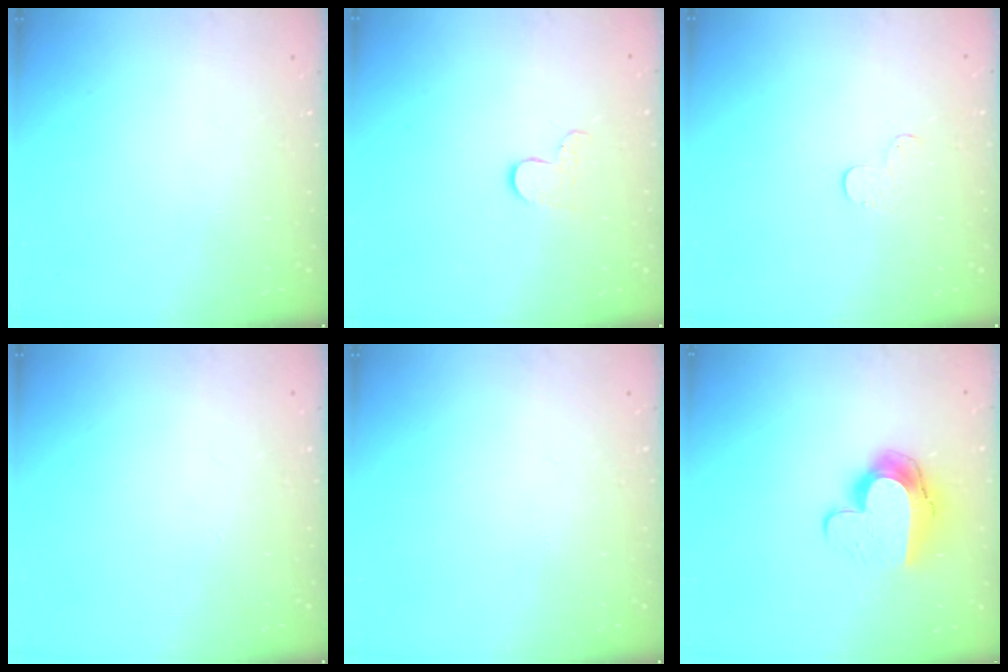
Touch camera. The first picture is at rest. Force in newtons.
{"total": 6.4, "press": 6.4, "slide": 0.5}
{"total": 4.1, "press": 4.1, "slide": 0.4}
{"total": 0.0}
{"total": 0.0}
{"total": 12.1, "press": 12.0, "slide": 0.9}